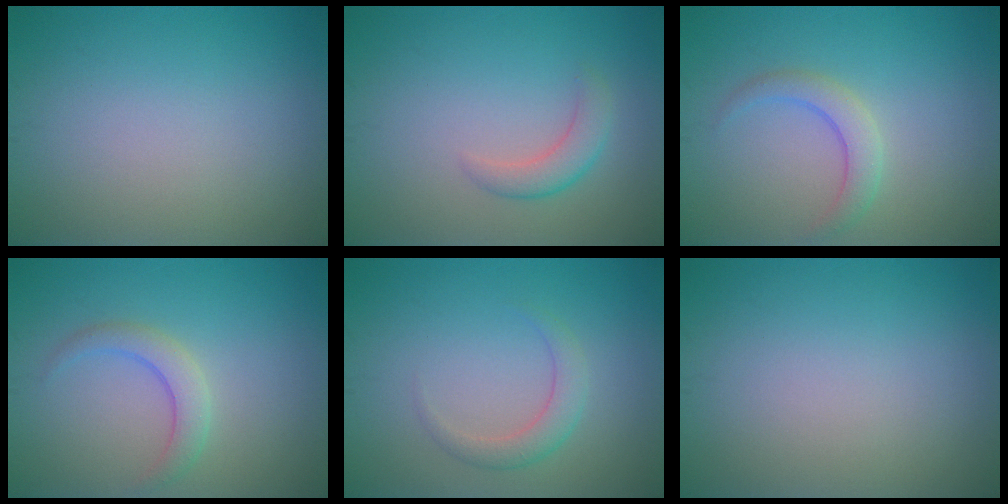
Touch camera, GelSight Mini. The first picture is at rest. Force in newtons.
{"total": 2.1, "press": 2.1, "slide": 0.1}
{"total": 2.4, "press": 2.4, "slide": 0.1}
{"total": 2.4, "press": 2.4, "slide": 0.1}
{"total": 2.1, "press": 2.1, "slide": 0.1}
{"total": 0.0}